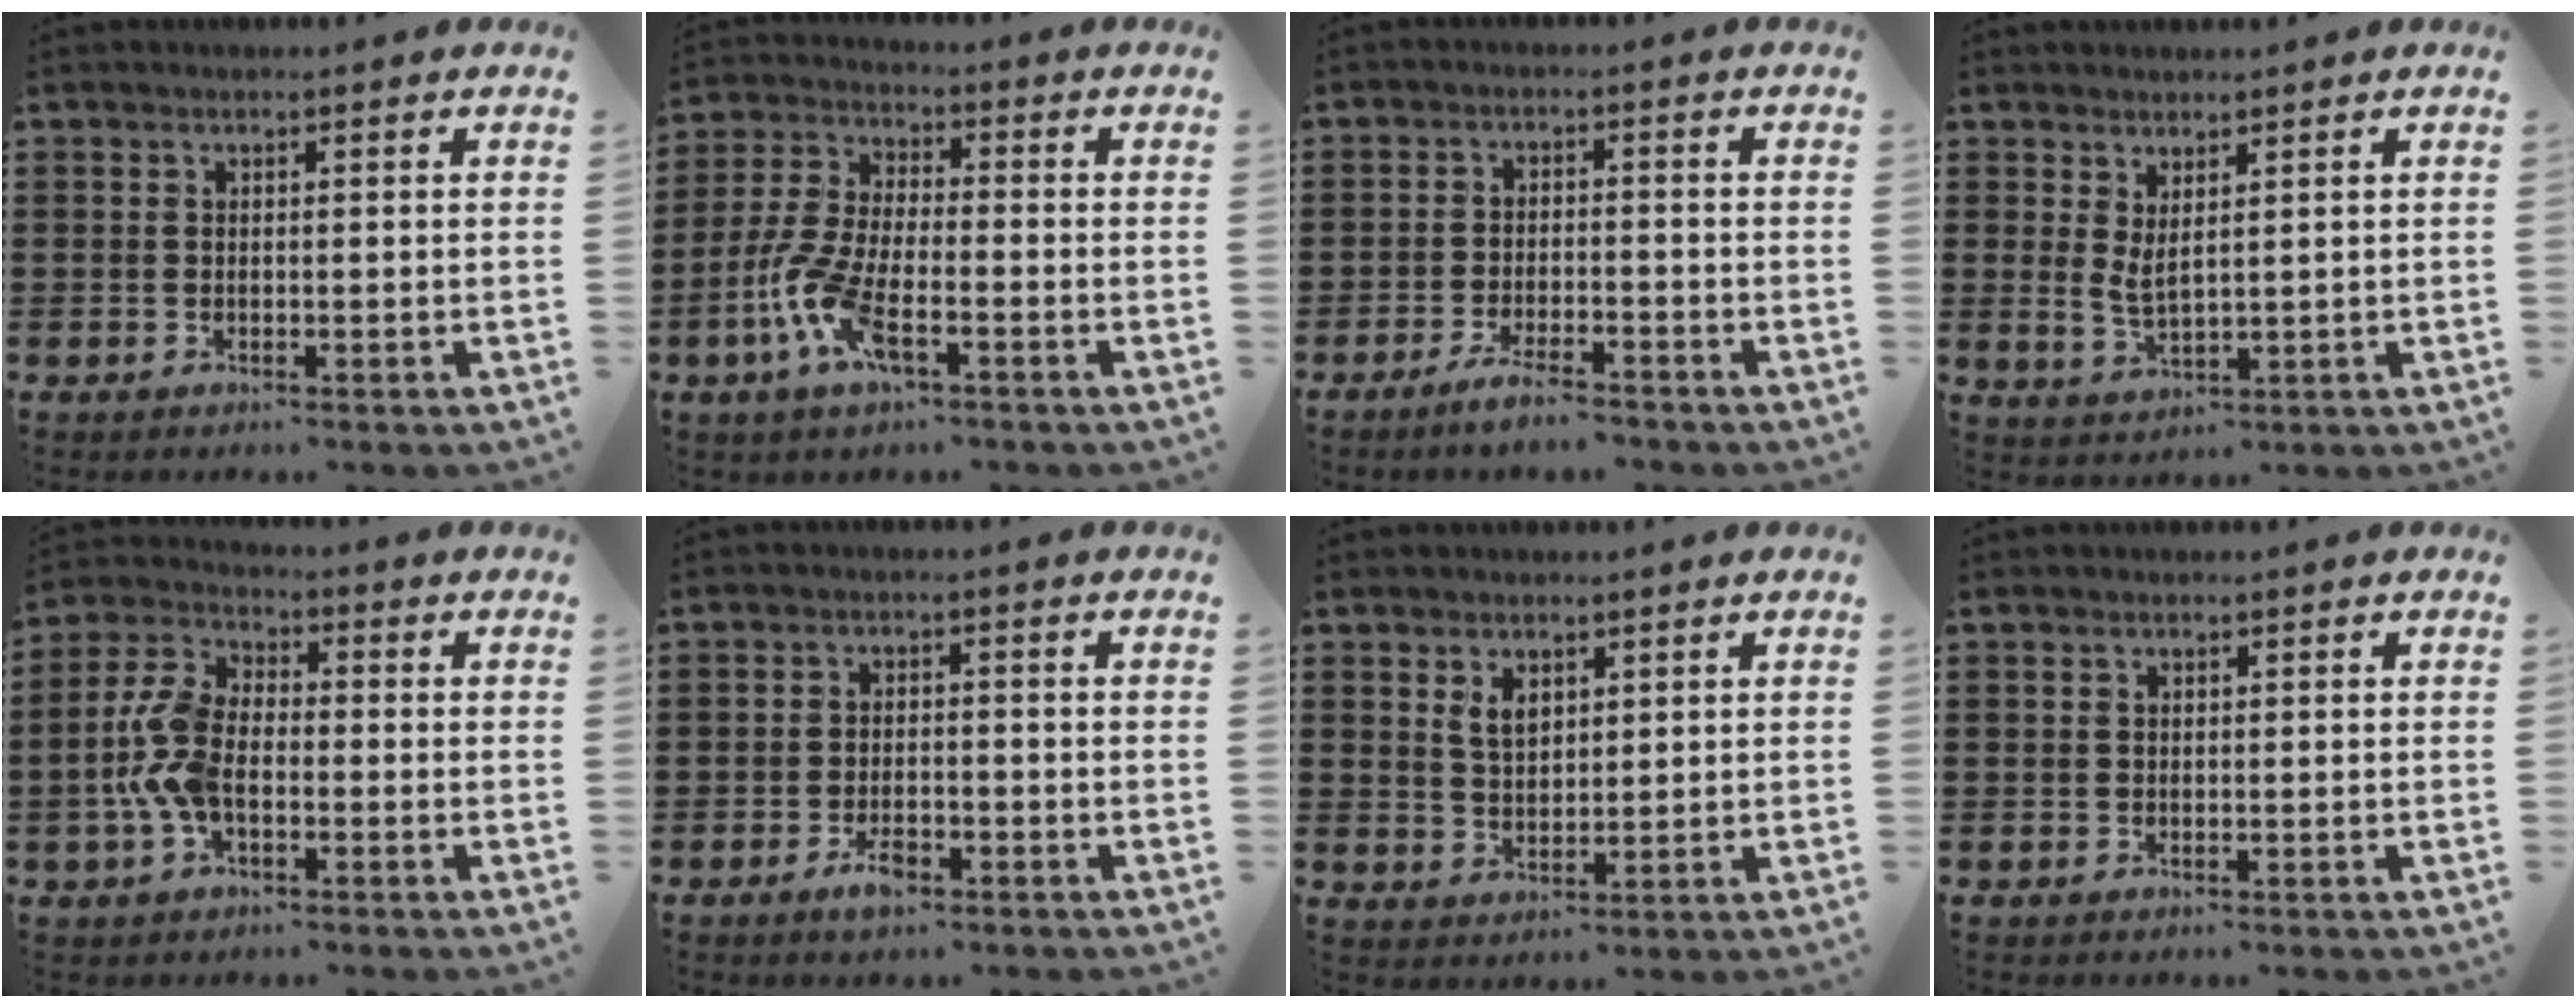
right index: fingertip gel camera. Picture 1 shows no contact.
{"total": 8.8, "force": [-3.8, 3.1, 7.4], "torque": [-0.183, -0.014, -0.076]}
{"total": 3.7, "force": [-3.2, 0.4, 1.8], "torque": [-0.037, 0.002, -0.062]}
{"total": 2.8, "force": [1.5, 1.0, 2.2], "torque": [-0.053, -0.002, 0.027]}
{"total": 8.0, "force": [-1.6, 4.5, 6.4], "torque": [-0.162, -0.003, -0.037]}
{"total": 3.3, "force": [-1.9, 1.3, 2.4], "torque": [-0.047, 0.000, -0.036]}
{"total": 3.1, "force": [1.8, 1.9, 1.8], "torque": [-0.040, 0.006, 0.032]}
{"total": 0.0}